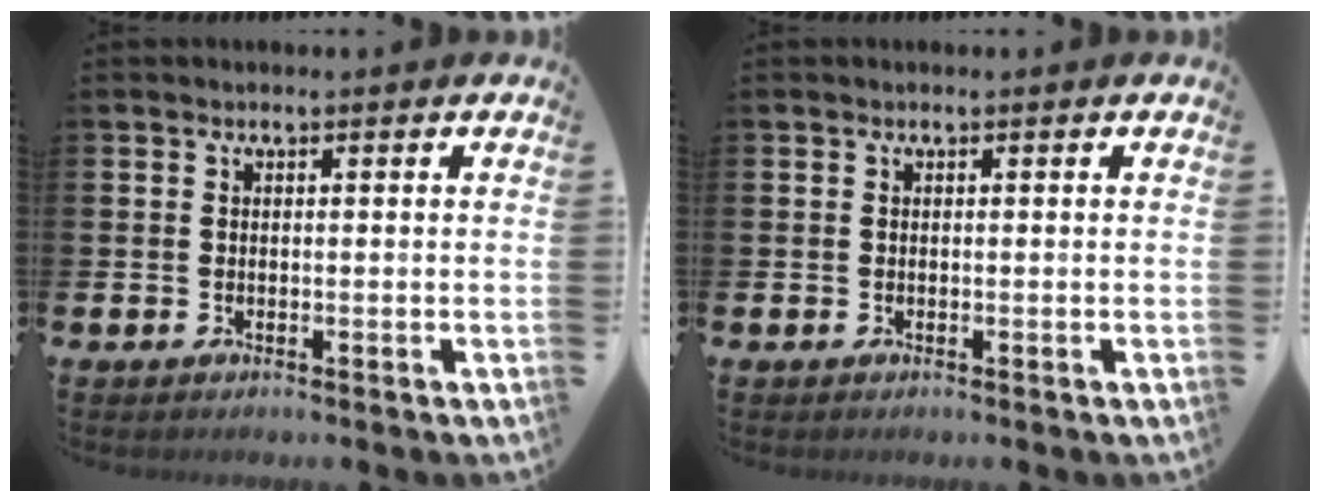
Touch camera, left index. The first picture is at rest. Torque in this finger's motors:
{"motor_torque": [0.00, 0.00, 0.00, 0.00]}